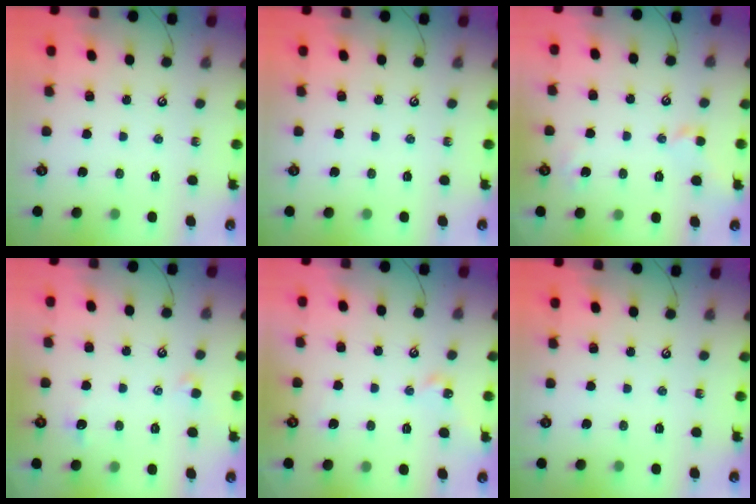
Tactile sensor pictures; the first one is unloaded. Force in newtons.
{"total": 0.0}
{"total": 2.3, "press": 2.3, "slide": 0.6}
{"total": 0.9, "press": 0.7, "slide": 0.5}
{"total": 2.0, "press": 1.9, "slide": 0.3}
{"total": 0.0}